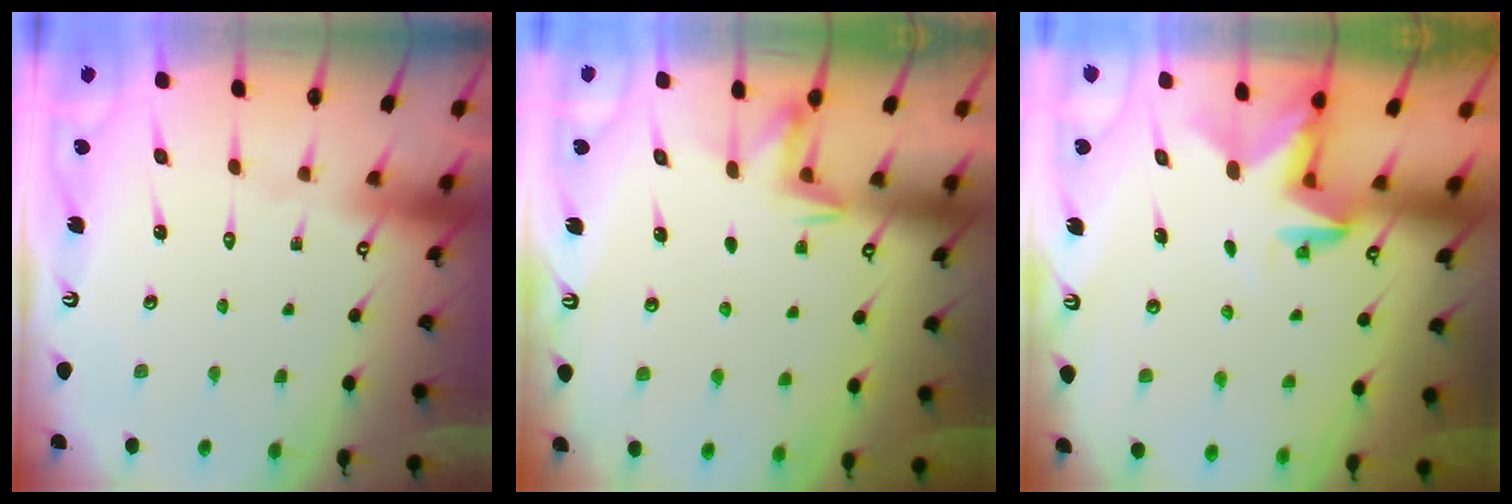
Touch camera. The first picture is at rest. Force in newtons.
{"total": 4.6, "press": 4.6, "slide": 0.6}
{"total": 2.8, "press": 2.8, "slide": 0.2}